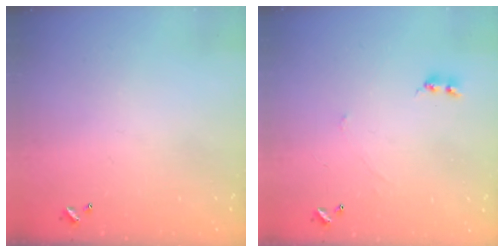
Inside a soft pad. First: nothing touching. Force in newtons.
{"total": 0.9, "press": 0.8, "slide": 0.3}